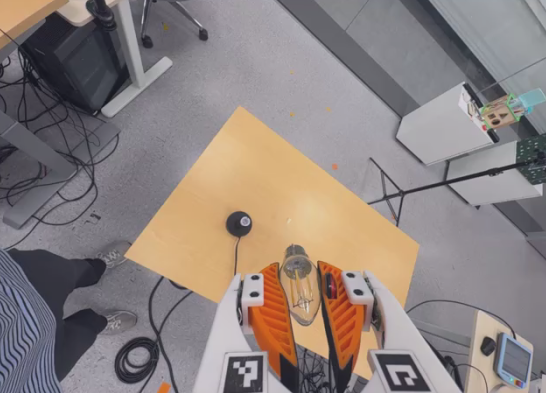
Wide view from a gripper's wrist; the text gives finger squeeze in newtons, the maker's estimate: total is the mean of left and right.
{"total": 20.1, "left": 25.1, "right": 15.1}